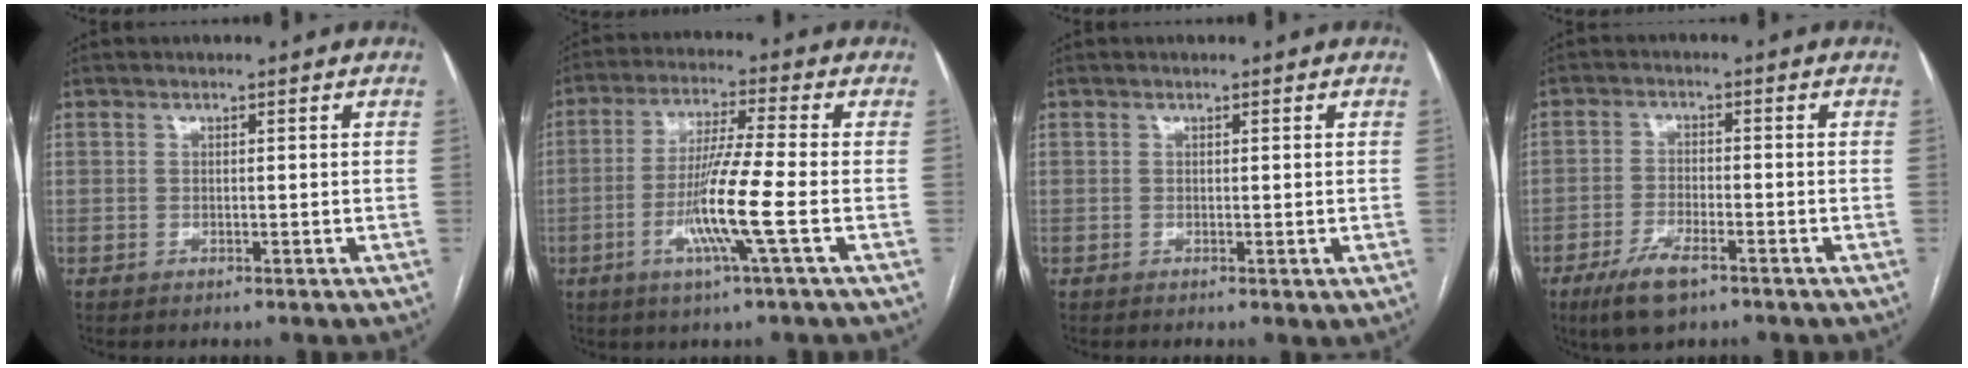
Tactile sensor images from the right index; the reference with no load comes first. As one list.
[{"total": 10.0, "force": [-3.0, -1.3, 9.5], "torque": [-0.187, -0.013, -0.061]}, {"total": 0.6, "force": [0.2, 0.2, 0.6], "torque": [-0.014, -0.002, 0.004]}, {"total": 6.6, "force": [-4.2, 2.0, 4.7], "torque": [-0.097, -0.010, -0.073]}]